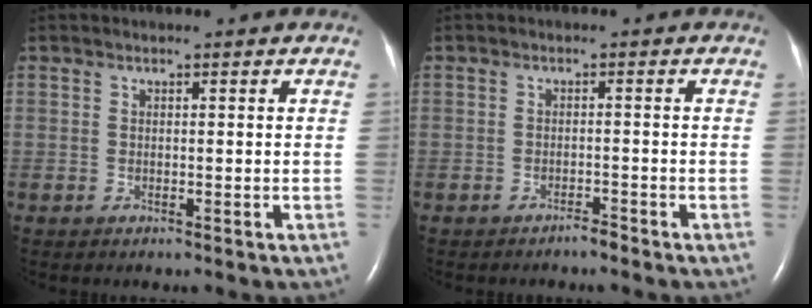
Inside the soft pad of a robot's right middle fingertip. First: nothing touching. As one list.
[{"total": 1.2, "force": [-1.2, 0.1, 0.3], "torque": [-0.008, -0.002, -0.018]}]